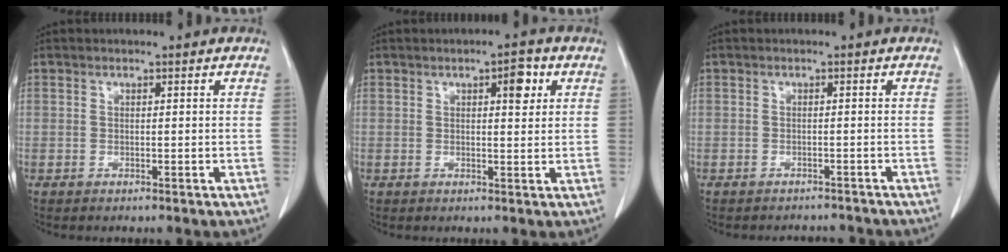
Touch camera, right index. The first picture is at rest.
{"total": 3.6, "force": [1.4, 1.1, 3.1], "torque": [-0.043, 0.003, 0.019]}
{"total": 4.0, "force": [-3.7, 1.6, -0.2], "torque": [0.004, 0.001, -0.045]}